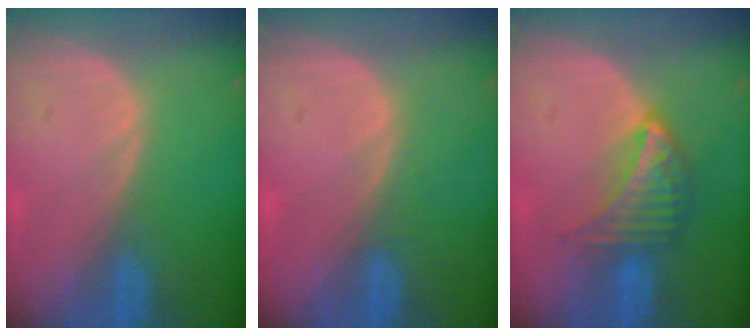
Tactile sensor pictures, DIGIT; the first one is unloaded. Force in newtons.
{"total": 0.6, "press": 0.6, "slide": 0.2}
{"total": 7.2, "press": 6.3, "slide": 3.3}